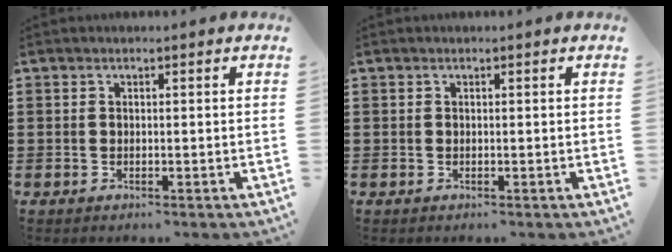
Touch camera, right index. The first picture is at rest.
{"total": 0.0}